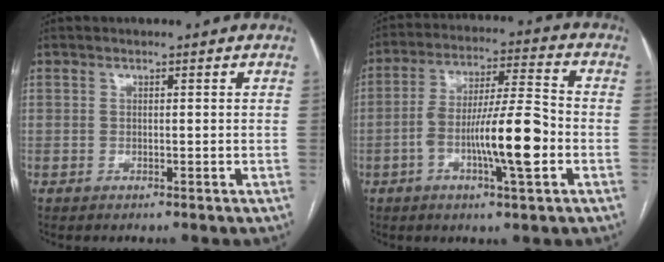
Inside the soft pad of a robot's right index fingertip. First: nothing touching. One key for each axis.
{"total": 12.8, "fx": -3.6, "fy": 1.4, "fz": 12.2, "tx": -0.217, "ty": 0.009, "tz": -0.064}